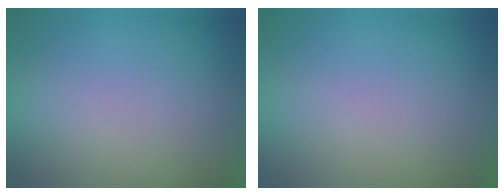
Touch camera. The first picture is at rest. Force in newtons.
{"total": 0.0}